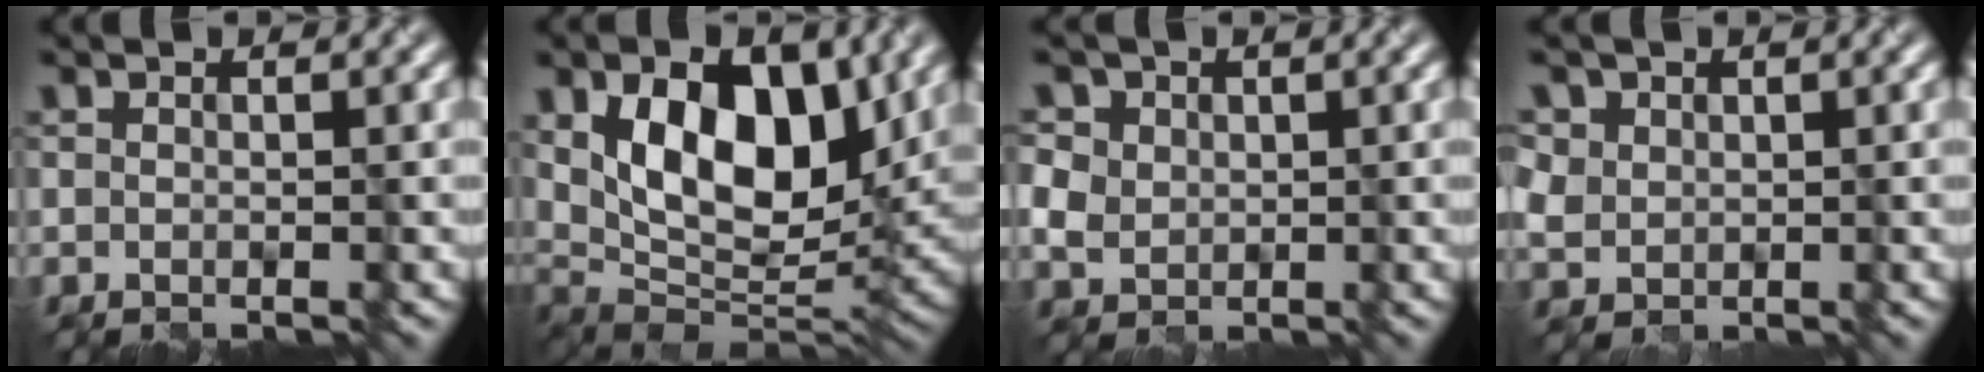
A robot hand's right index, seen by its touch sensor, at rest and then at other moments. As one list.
[{"total": 11.0, "force": [3.6, 6.1, 8.4], "torque": [-0.132, -0.009, 0.057]}, {"total": 4.7, "force": [1.6, 4.0, 1.8], "torque": [-0.051, 0.019, 0.021]}, {"total": 3.5, "force": [1.8, 2.9, 0.9], "torque": [-0.046, 0.013, 0.045]}]